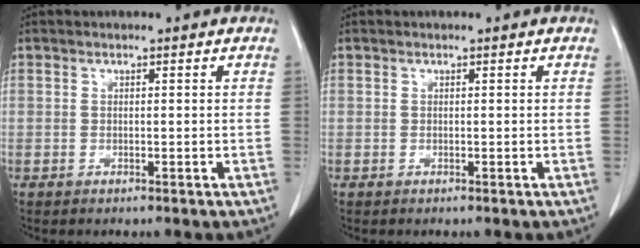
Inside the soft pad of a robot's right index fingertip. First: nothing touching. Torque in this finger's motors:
{"motor_torque": [0.00, 0.00, 0.00, 0.00]}